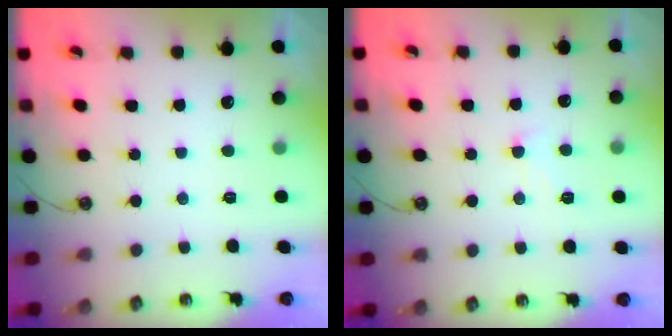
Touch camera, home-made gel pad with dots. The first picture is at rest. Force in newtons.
{"total": 1.7, "press": 1.6, "slide": 0.7}